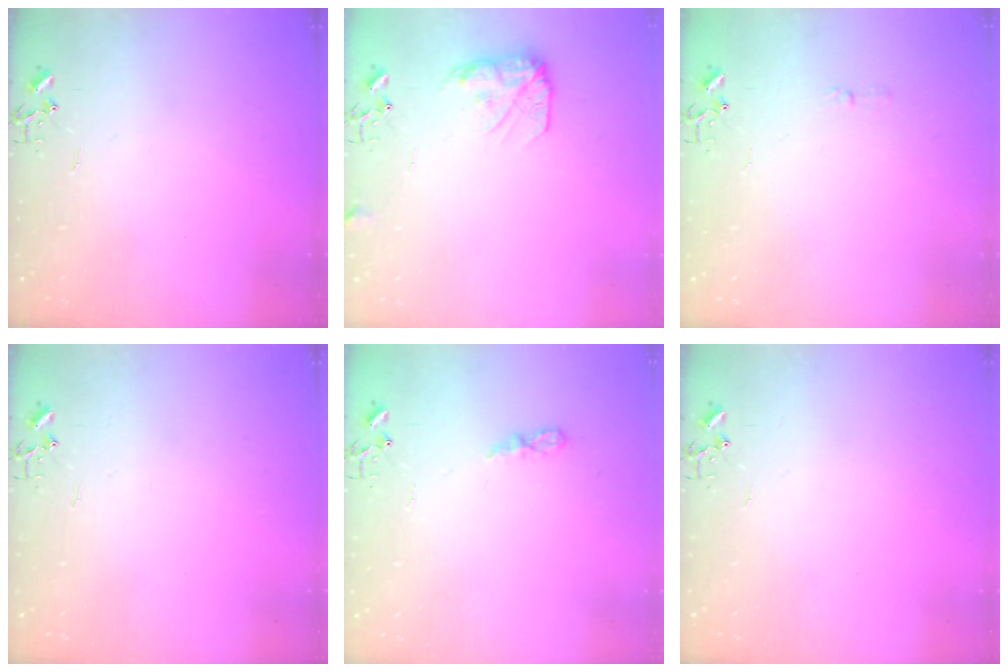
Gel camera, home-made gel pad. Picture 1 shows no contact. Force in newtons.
{"total": 10.8, "press": 10.8, "slide": 0.4}
{"total": 3.3, "press": 3.2, "slide": 0.4}
{"total": 0.0}
{"total": 5.3, "press": 5.3, "slide": 0.7}
{"total": 0.0}